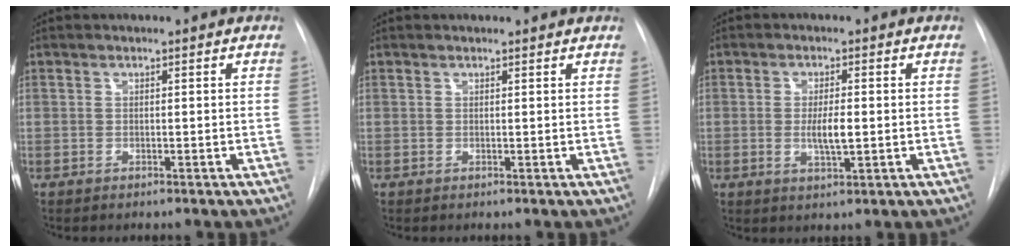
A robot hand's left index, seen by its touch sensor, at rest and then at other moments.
{"total": 1.1, "force": [1.1, 0.1, 0.1], "torque": [-0.009, 0.008, 0.007]}
{"total": 4.0, "force": [-1.4, 0.6, 3.7], "torque": [-0.070, -0.010, -0.019]}